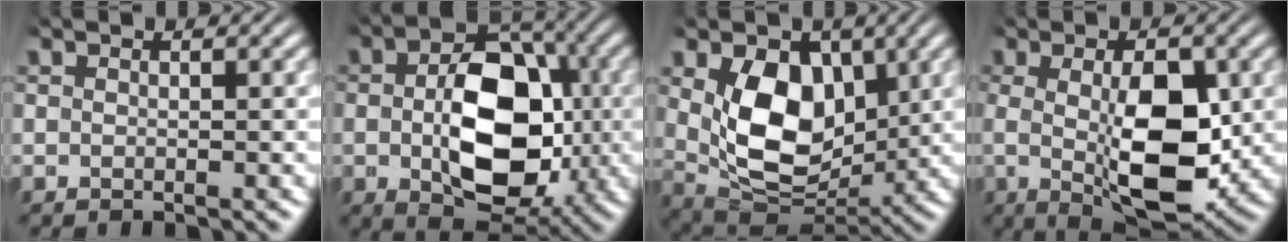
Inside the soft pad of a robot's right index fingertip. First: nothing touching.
{"total": 11.6, "force": [-1.2, 7.3, 8.9], "torque": [-0.161, -0.032, -0.005]}
{"total": 9.9, "force": [0.6, 7.0, 6.9], "torque": [-0.129, -0.047, 0.030]}
{"total": 9.9, "force": [-0.8, 4.4, 8.9], "torque": [-0.154, -0.021, -0.005]}